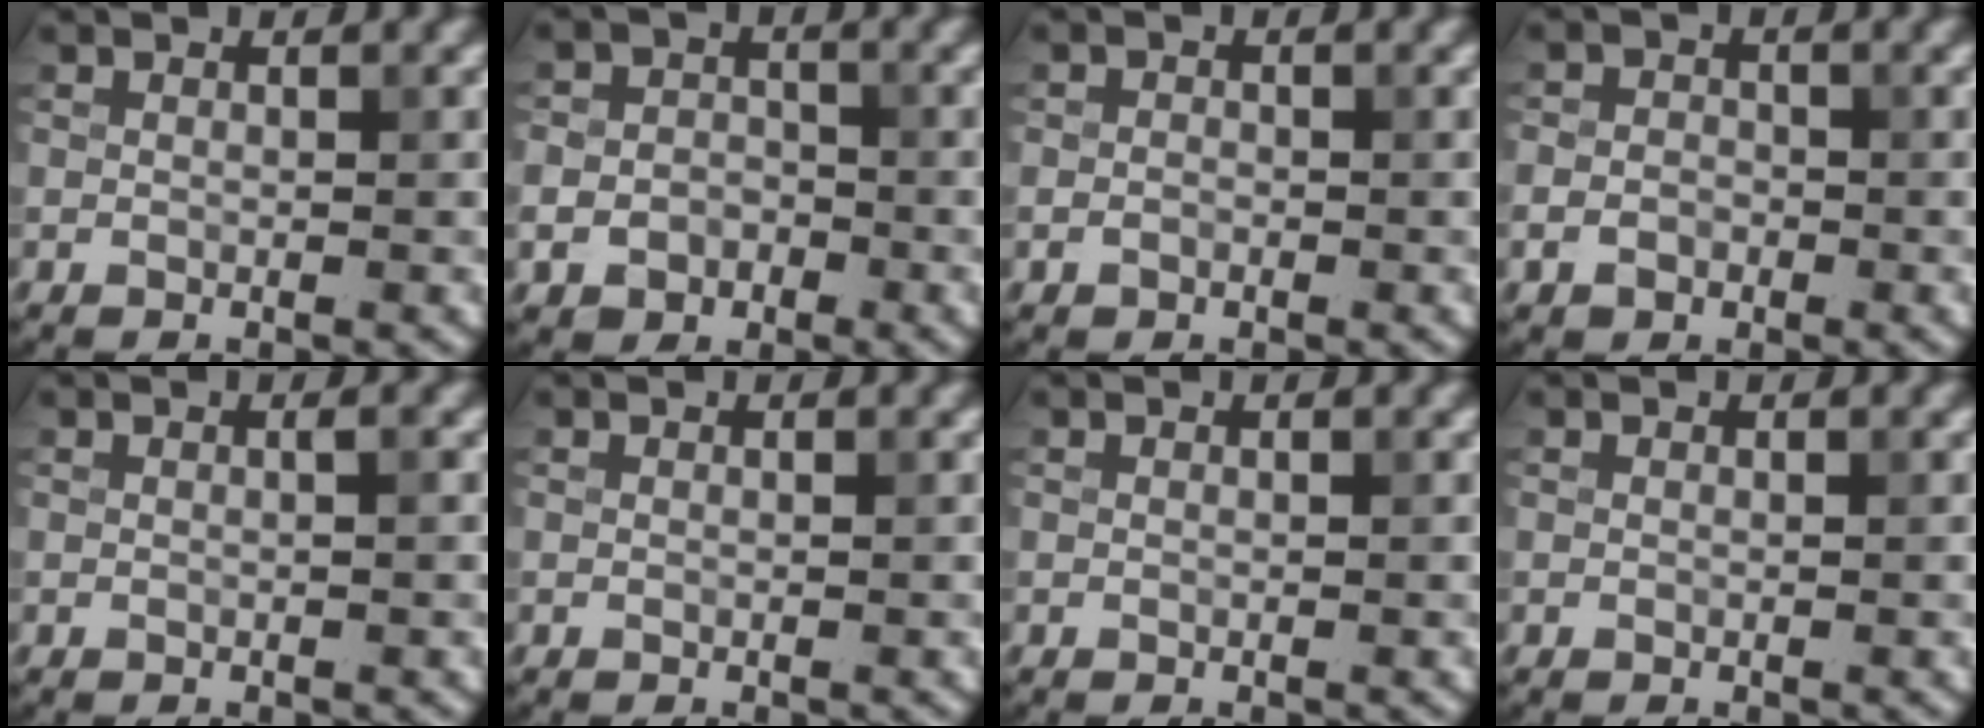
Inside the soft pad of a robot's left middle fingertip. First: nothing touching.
{"total": 3.1, "force": [-1.2, 2.6, 1.2], "torque": [-0.001, -0.001, -0.032]}
{"total": 1.0, "force": [-0.4, 0.8, 0.3], "torque": [0.000, -0.002, -0.011]}
{"total": 2.0, "force": [-0.9, 1.6, 0.7], "torque": [-0.009, 0.000, -0.021]}
{"total": 0.6, "force": [0.0, 0.0, 0.6], "torque": [-0.010, 0.003, 0.001]}
{"total": 0.0}
{"total": 0.0}
{"total": 0.0}